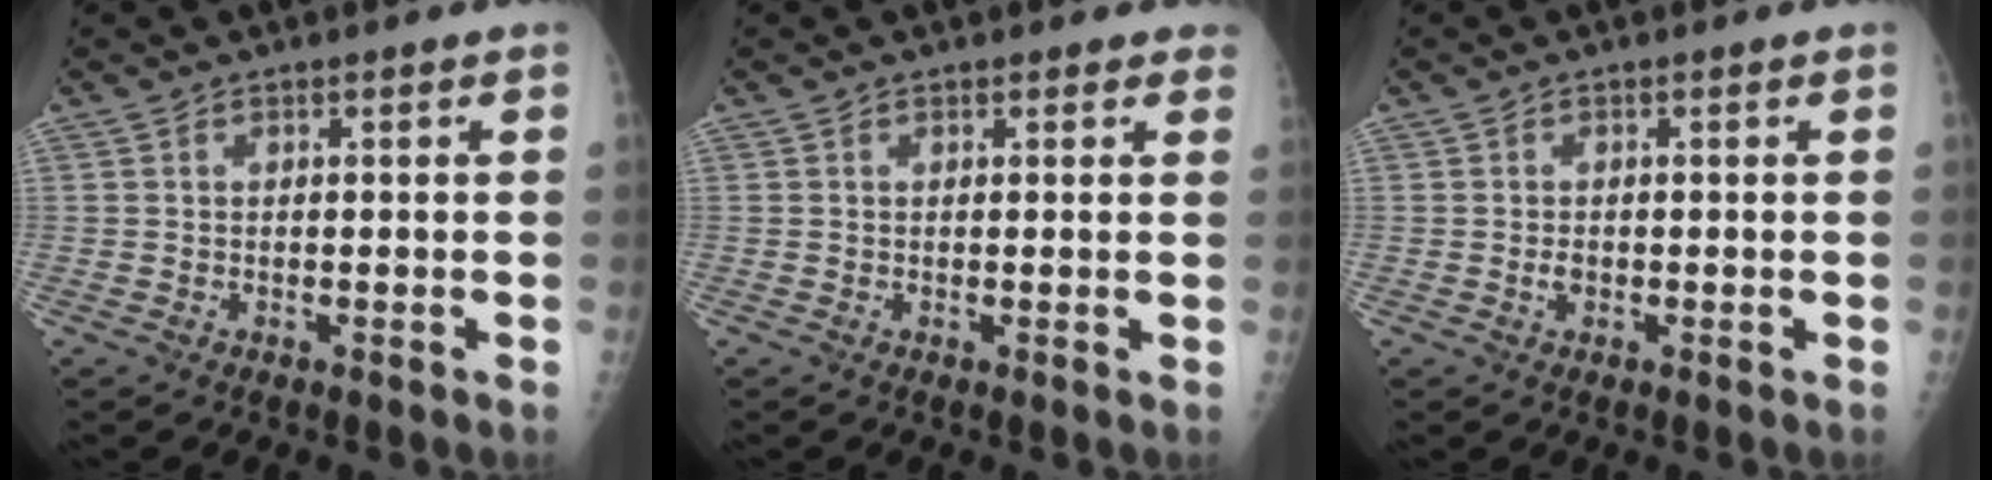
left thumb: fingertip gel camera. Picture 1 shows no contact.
{"total": 2.5, "force": [2.2, 1.1, 0.4], "torque": [0.020, -0.007, 0.010]}
{"total": 1.2, "force": [-0.1, 0.9, 0.8], "torque": [-0.013, 0.001, -0.001]}